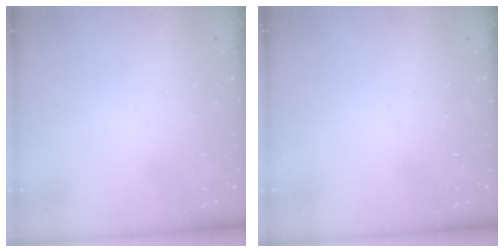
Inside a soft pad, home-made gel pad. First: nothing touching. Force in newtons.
{"total": 0.0}